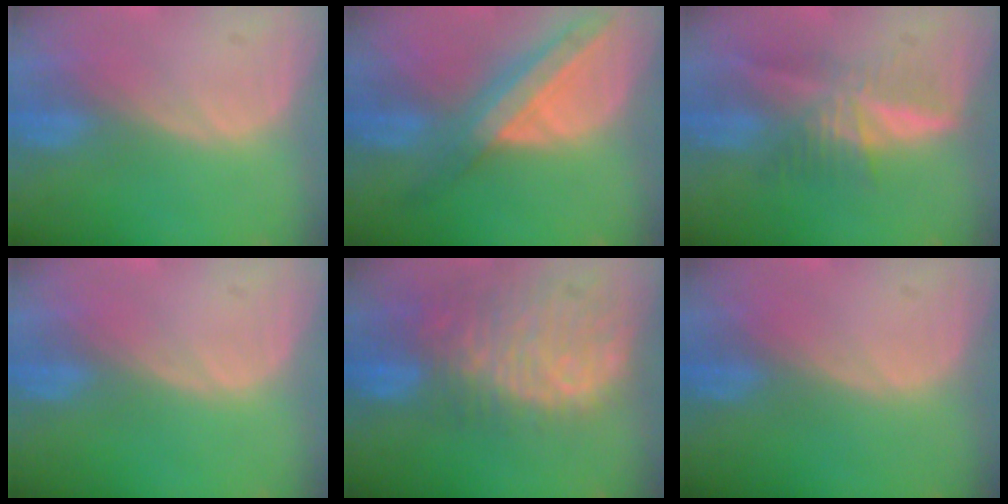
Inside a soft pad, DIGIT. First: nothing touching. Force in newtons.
{"total": 8.0, "press": 7.1, "slide": 3.6}
{"total": 5.9, "press": 5.5, "slide": 2.2}
{"total": 0.0}
{"total": 11.4, "press": 9.7, "slide": 5.9}
{"total": 0.0}